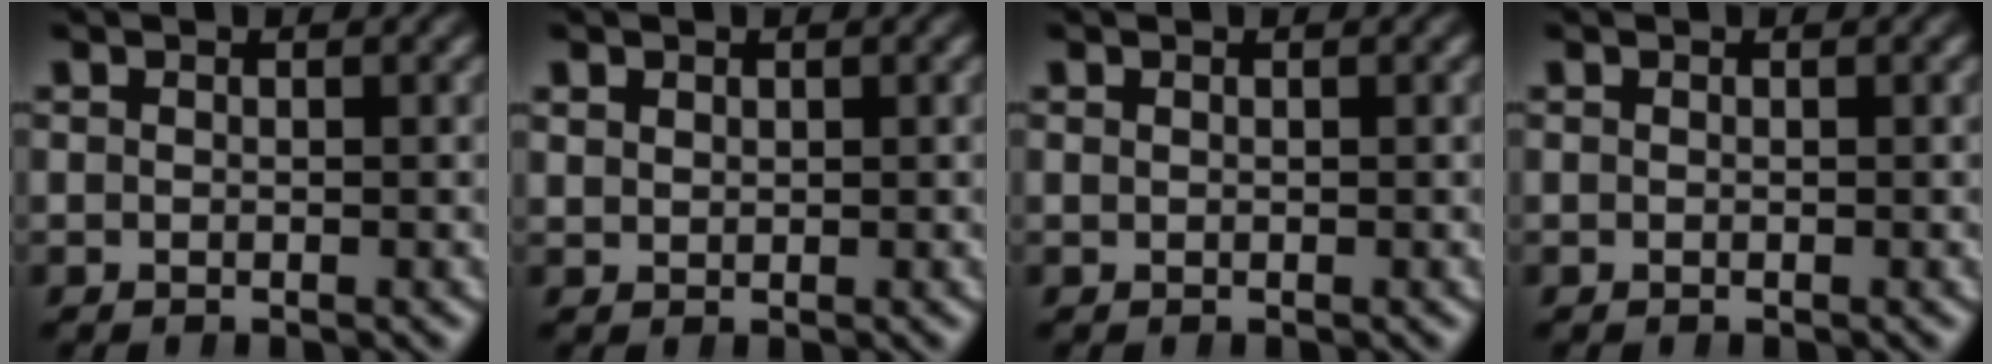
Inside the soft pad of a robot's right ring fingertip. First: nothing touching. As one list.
[{"total": 1.0, "force": [0.9, 0.3, 0.2], "torque": [0.002, -0.001, 0.025]}, {"total": 0.5, "force": [0.3, -0.5, 0.1], "torque": [0.004, 0.000, 0.008]}, {"total": 0.0}]